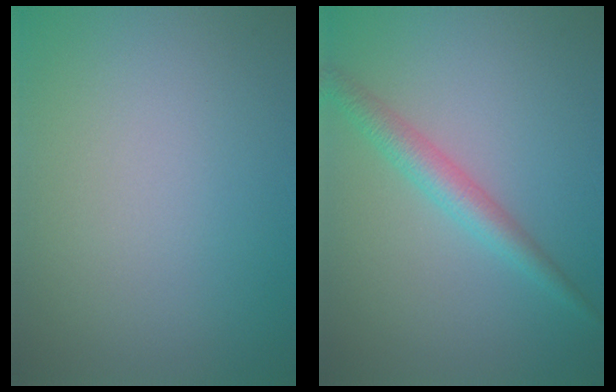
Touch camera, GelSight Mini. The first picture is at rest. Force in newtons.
{"total": 2.8, "press": 2.8, "slide": 0.1}